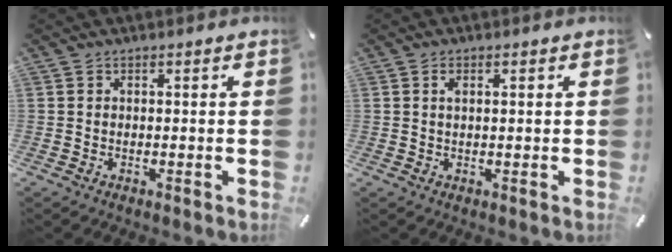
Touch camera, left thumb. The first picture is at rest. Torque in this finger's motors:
{"motor_torque": [-0.14, -0.41, 0.06, 0.08, -0.01]}